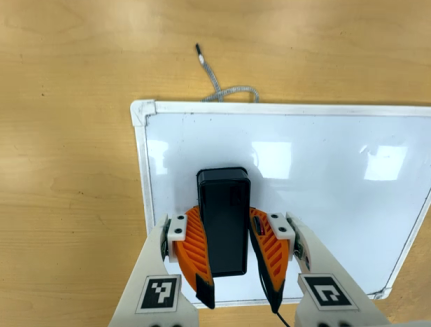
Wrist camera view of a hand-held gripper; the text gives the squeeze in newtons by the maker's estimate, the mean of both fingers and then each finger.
{"total": 12.4, "left": 11.8, "right": 13.1}